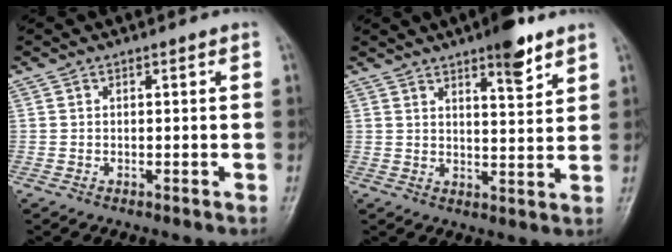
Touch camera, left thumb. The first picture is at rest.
{"total": 7.4, "force": [5.0, 2.0, 5.1], "torque": [-0.061, -0.031, 0.072]}